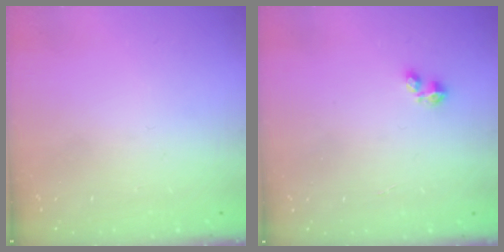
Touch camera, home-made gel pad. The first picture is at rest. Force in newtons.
{"total": 2.4, "press": 2.4, "slide": 0.3}